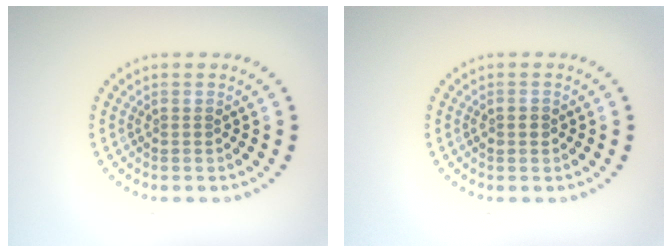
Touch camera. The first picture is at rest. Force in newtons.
{"total": 1.4, "press": 1.4, "slide": 0.2}